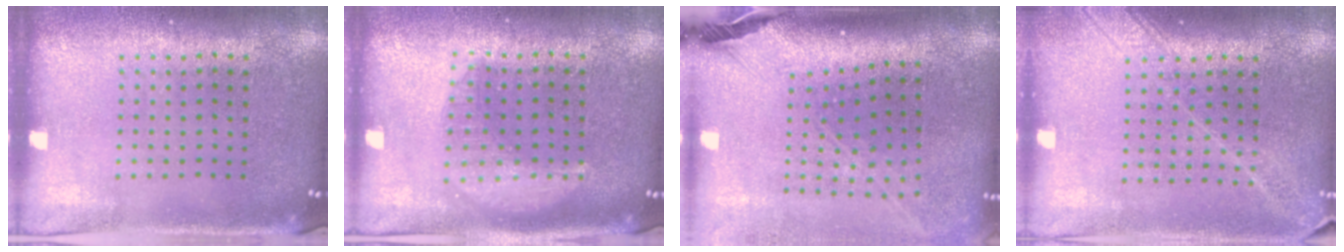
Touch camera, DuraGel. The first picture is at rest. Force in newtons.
{"total": 1.3, "press": 1.3, "slide": 0.2}
{"total": 2.8, "press": 2.0, "slide": 1.9}
{"total": 1.8, "press": 1.5, "slide": 1.0}